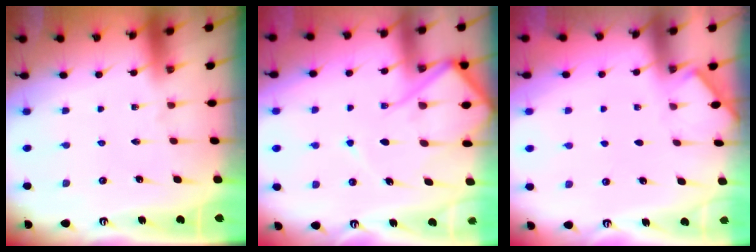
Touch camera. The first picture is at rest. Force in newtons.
{"total": 11.7, "press": 11.7, "slide": 1.0}
{"total": 2.0, "press": 1.9, "slide": 0.3}